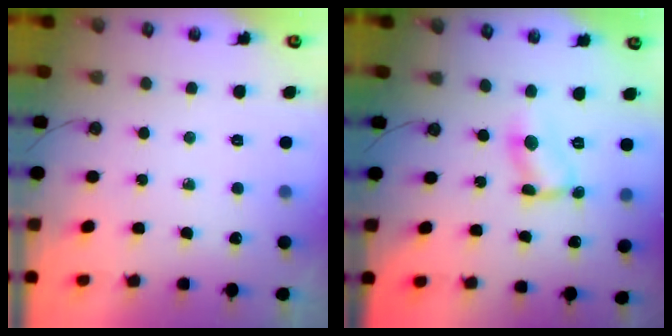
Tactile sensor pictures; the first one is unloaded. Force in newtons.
{"total": 2.9, "press": 2.9, "slide": 0.2}